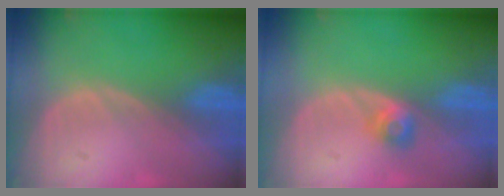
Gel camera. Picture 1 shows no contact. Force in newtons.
{"total": 2.5, "press": 2.2, "slide": 1.2}